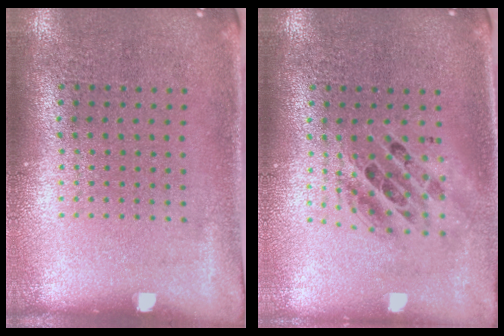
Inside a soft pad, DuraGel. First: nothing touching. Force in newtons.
{"total": 1.7, "press": 1.4, "slide": 1.0}